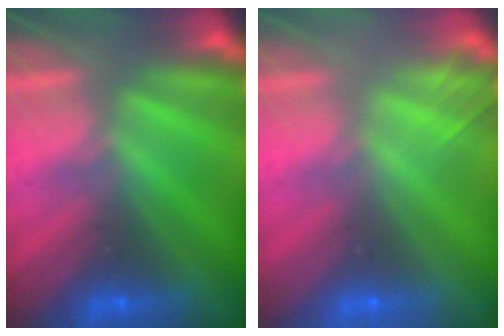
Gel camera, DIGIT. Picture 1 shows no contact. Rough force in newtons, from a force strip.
{"total": 2.0}